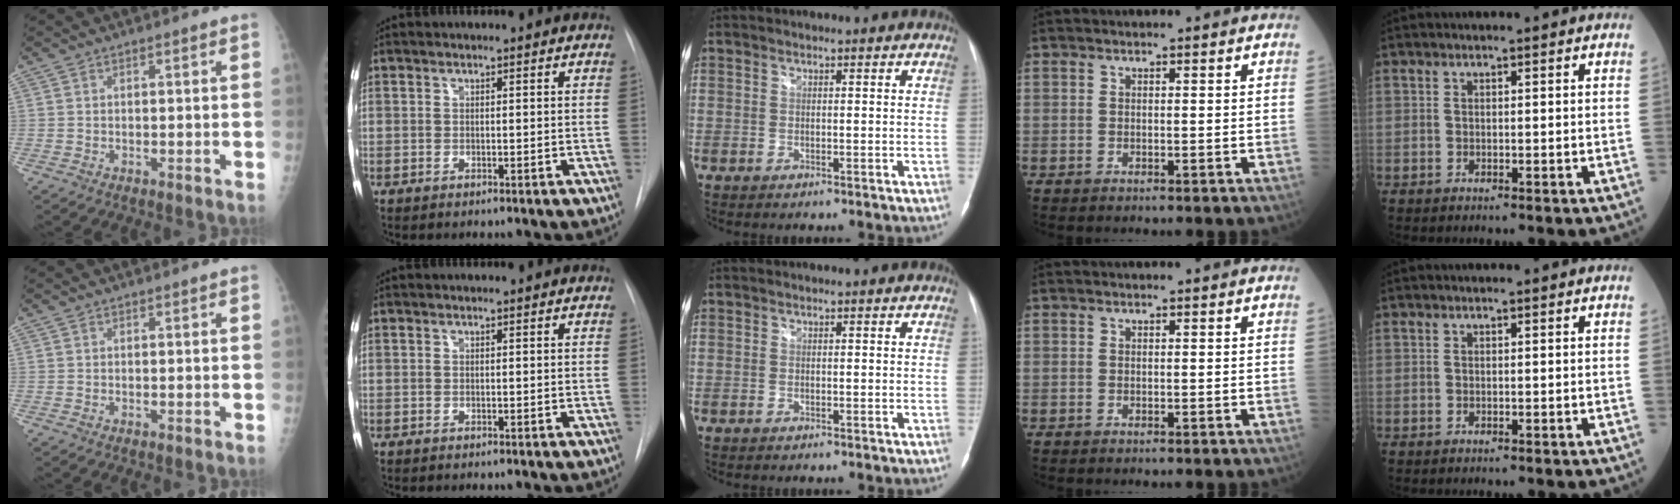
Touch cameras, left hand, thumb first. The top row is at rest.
{}